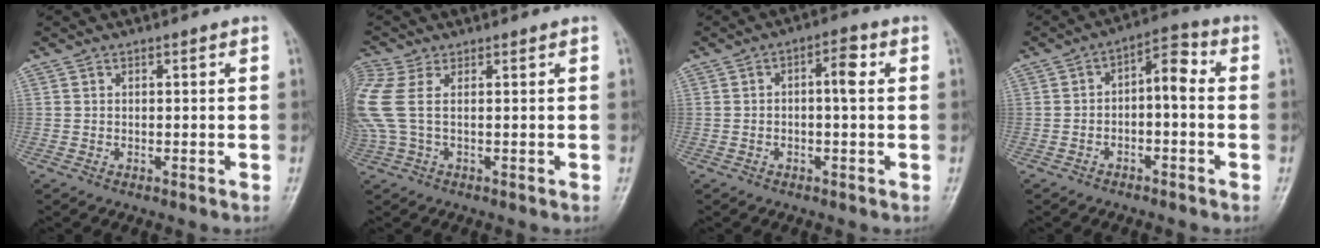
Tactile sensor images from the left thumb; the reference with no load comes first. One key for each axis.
{"total": 6.9, "fx": 1.0, "fy": 2.4, "fz": 6.4, "tx": -0.203, "ty": 0.018, "tz": 0.026}
{"total": 4.0, "fx": 0.3, "fy": 1.3, "fz": 3.8, "tx": -0.055, "ty": 0.015, "tz": -0.001}
{"total": 6.3, "fx": -0.5, "fy": 3.0, "fz": 5.6, "tx": -0.074, "ty": 0.036, "tz": -0.020}